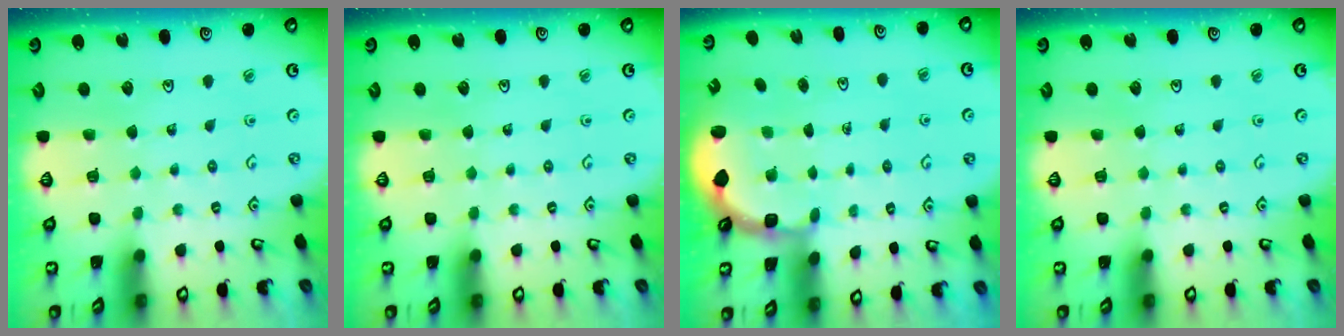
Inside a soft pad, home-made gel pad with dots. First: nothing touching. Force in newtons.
{"total": 0.0}
{"total": 2.7, "press": 2.0, "slide": 1.7}
{"total": 0.0}